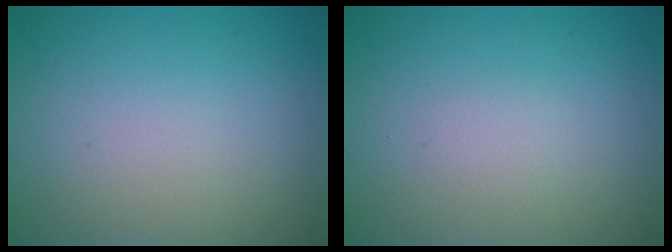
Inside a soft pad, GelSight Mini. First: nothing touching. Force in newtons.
{"total": 0.9, "press": 0.9, "slide": 0.0}